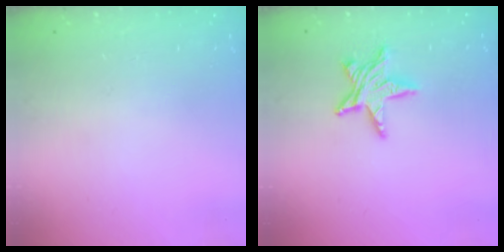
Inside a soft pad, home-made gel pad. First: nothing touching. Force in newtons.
{"total": 8.6, "press": 8.5, "slide": 0.6}